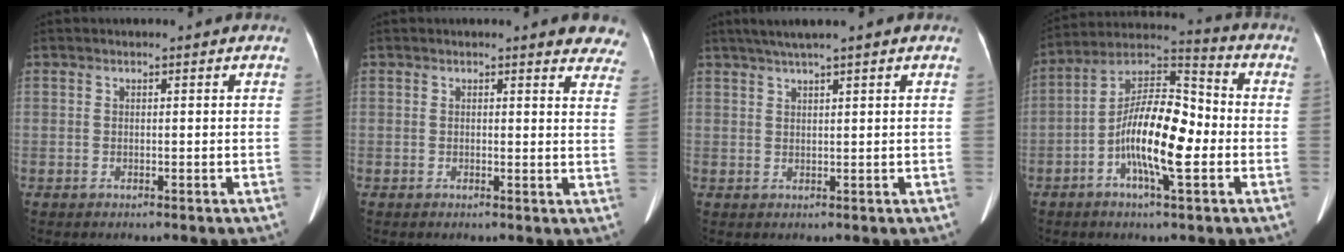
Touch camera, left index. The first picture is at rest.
{"total": 7.1, "force": [6.3, 2.4, 2.2], "torque": [0.002, -0.021, 0.038]}
{"total": 5.1, "force": [3.8, -0.4, 3.3], "torque": [-0.060, 0.026, 0.068]}
{"total": 13.9, "force": [-3.4, 3.4, 13.0], "torque": [-0.241, 0.020, -0.065]}